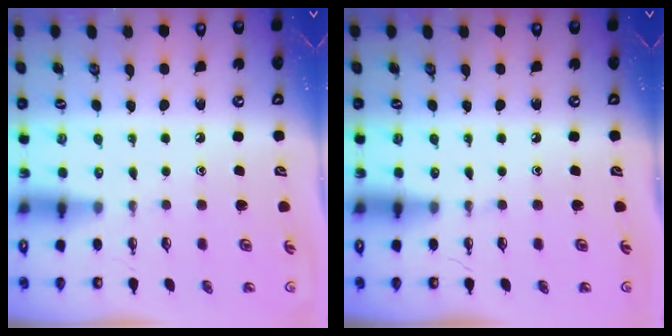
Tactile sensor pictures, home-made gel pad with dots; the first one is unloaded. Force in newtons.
{"total": 0.0}